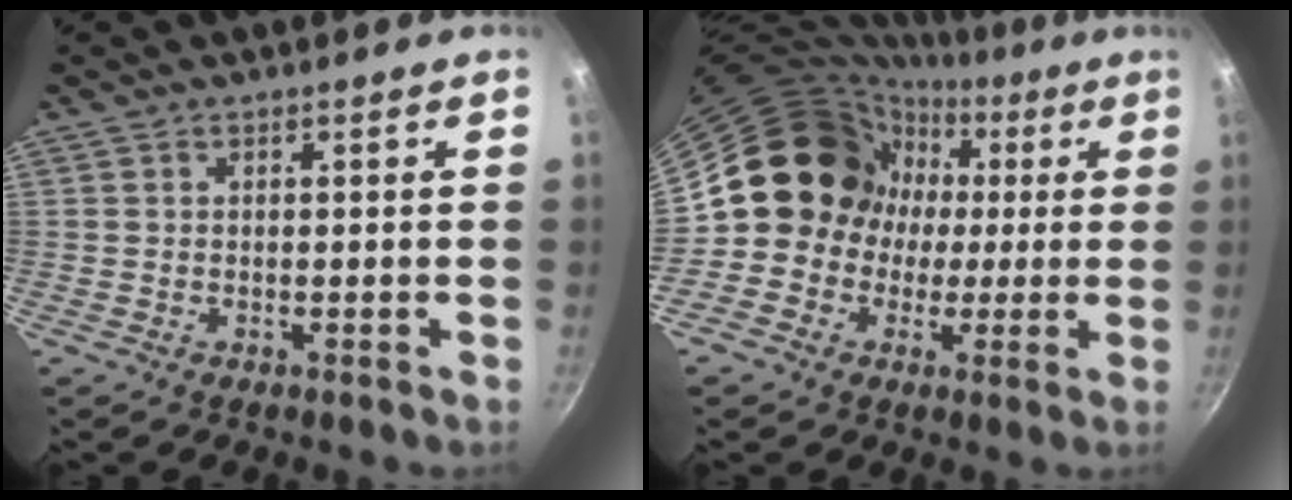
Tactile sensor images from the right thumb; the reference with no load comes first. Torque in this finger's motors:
{"motor_torque": [1.32, 3.02, 1.00, -1.21, 0.32]}